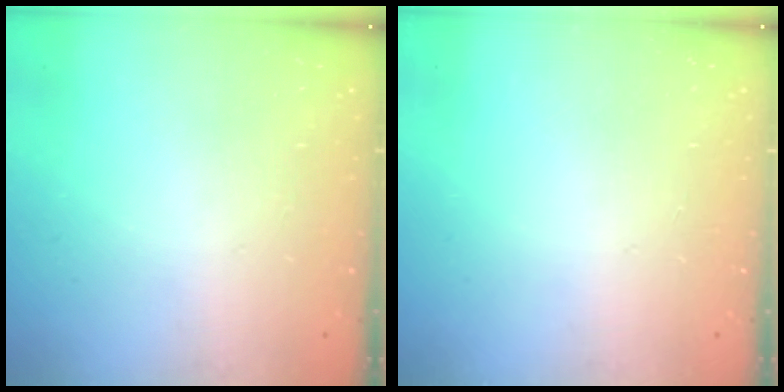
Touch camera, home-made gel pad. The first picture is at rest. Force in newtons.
{"total": 0.0}